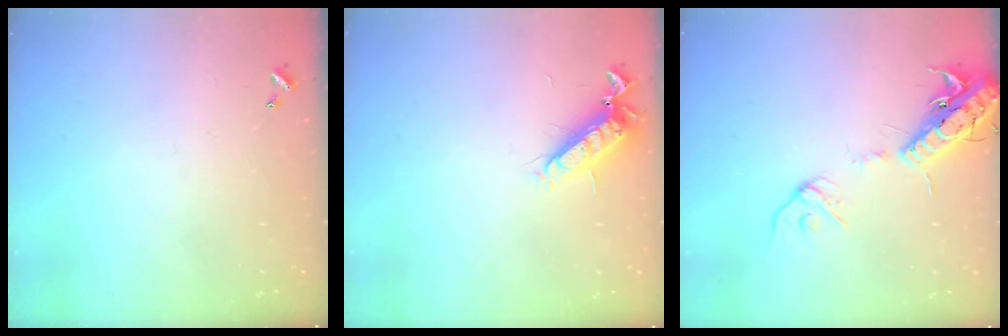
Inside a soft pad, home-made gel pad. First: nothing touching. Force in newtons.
{"total": 12.4, "press": 12.3, "slide": 1.5}
{"total": 16.3, "press": 16.0, "slide": 3.3}